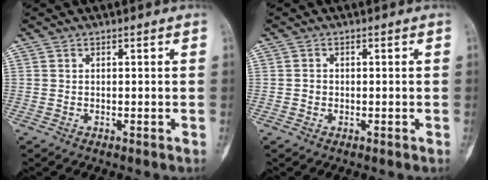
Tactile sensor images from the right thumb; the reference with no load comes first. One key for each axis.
{"total": 1.0, "fx": -0.1, "fy": 0.9, "fz": 0.4, "tx": -0.003, "ty": 0.003, "tz": -0.002}